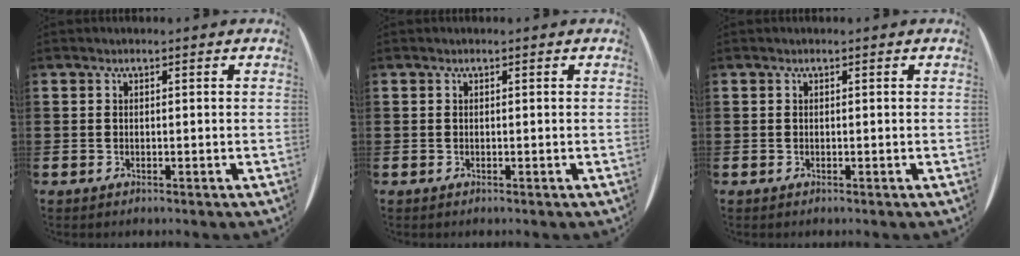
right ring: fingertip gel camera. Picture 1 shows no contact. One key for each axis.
{"total": 0.0}
{"total": 0.0}